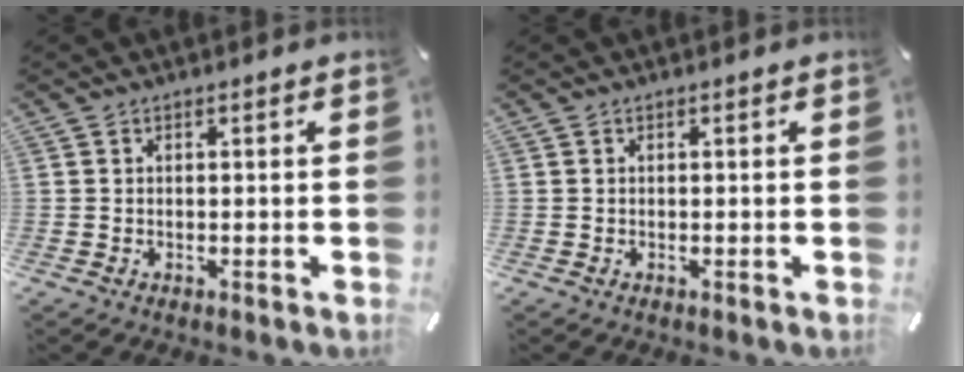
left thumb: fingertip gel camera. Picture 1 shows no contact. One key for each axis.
{"total": 0.0}